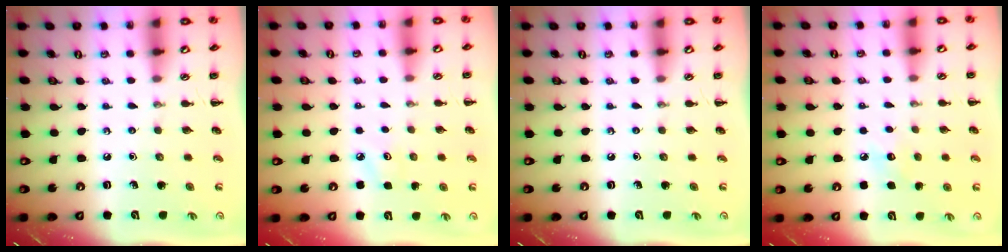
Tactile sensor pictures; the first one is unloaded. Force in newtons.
{"total": 3.9, "press": 3.7, "slide": 1.1}
{"total": 0.0}
{"total": 6.5, "press": 6.3, "slide": 1.8}